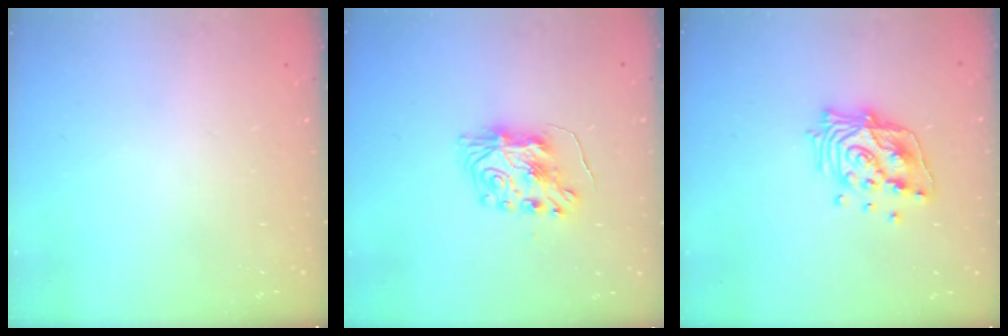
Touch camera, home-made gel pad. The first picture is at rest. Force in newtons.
{"total": 7.8, "press": 7.8, "slide": 0.2}
{"total": 14.7, "press": 14.6, "slide": 1.3}